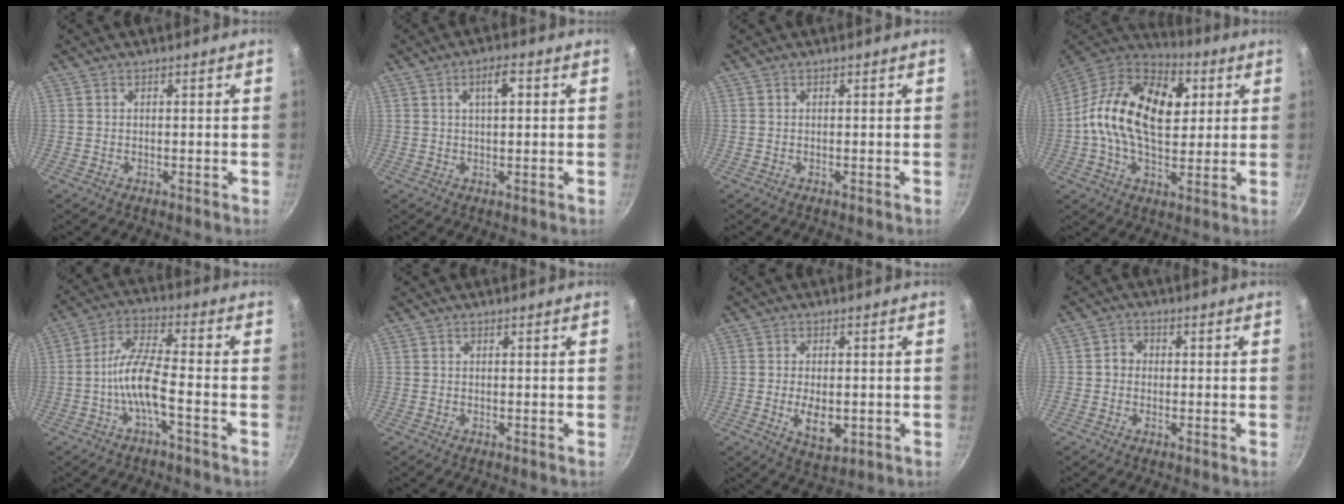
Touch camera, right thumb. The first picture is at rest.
{"total": 4.5, "force": [1.2, 1.5, 4.0], "torque": [-0.066, 0.008, 0.016]}
{"total": 0.0}
{"total": 22.6, "force": [3.7, 14.0, 17.4], "torque": [-0.286, 0.013, 0.042]}
{"total": 8.7, "force": [-3.2, 2.3, 7.7], "torque": [-0.163, 0.037, -0.067]}
{"total": 0.0}
{"total": 6.9, "force": [-1.3, 3.8, 5.6], "torque": [-0.086, -0.004, -0.013]}
{"total": 2.8, "force": [-0.4, 2.6, 1.1], "torque": [0.000, 0.010, -0.015]}